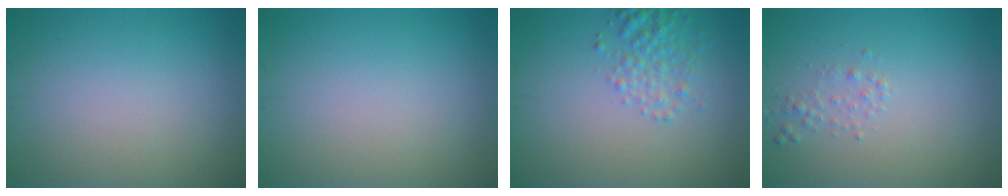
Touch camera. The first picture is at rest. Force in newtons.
{"total": 0.0}
{"total": 2.6, "press": 2.6, "slide": 0.1}
{"total": 1.0, "press": 1.0, "slide": 0.0}